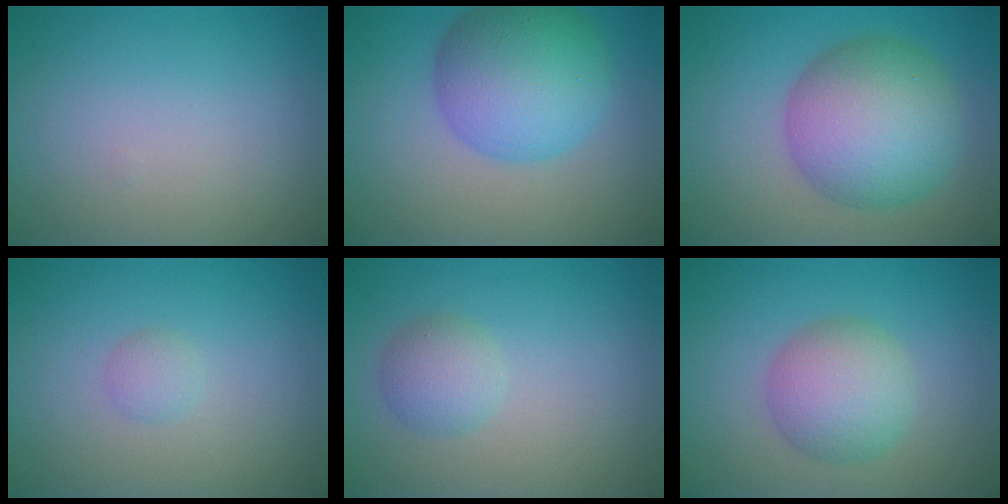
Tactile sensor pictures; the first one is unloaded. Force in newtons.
{"total": 8.7, "press": 8.7, "slide": 0.2}
{"total": 9.4, "press": 9.4, "slide": 0.1}
{"total": 1.0, "press": 1.0, "slide": 0.0}
{"total": 2.4, "press": 2.4, "slide": 0.0}
{"total": 4.9, "press": 4.9, "slide": 0.1}